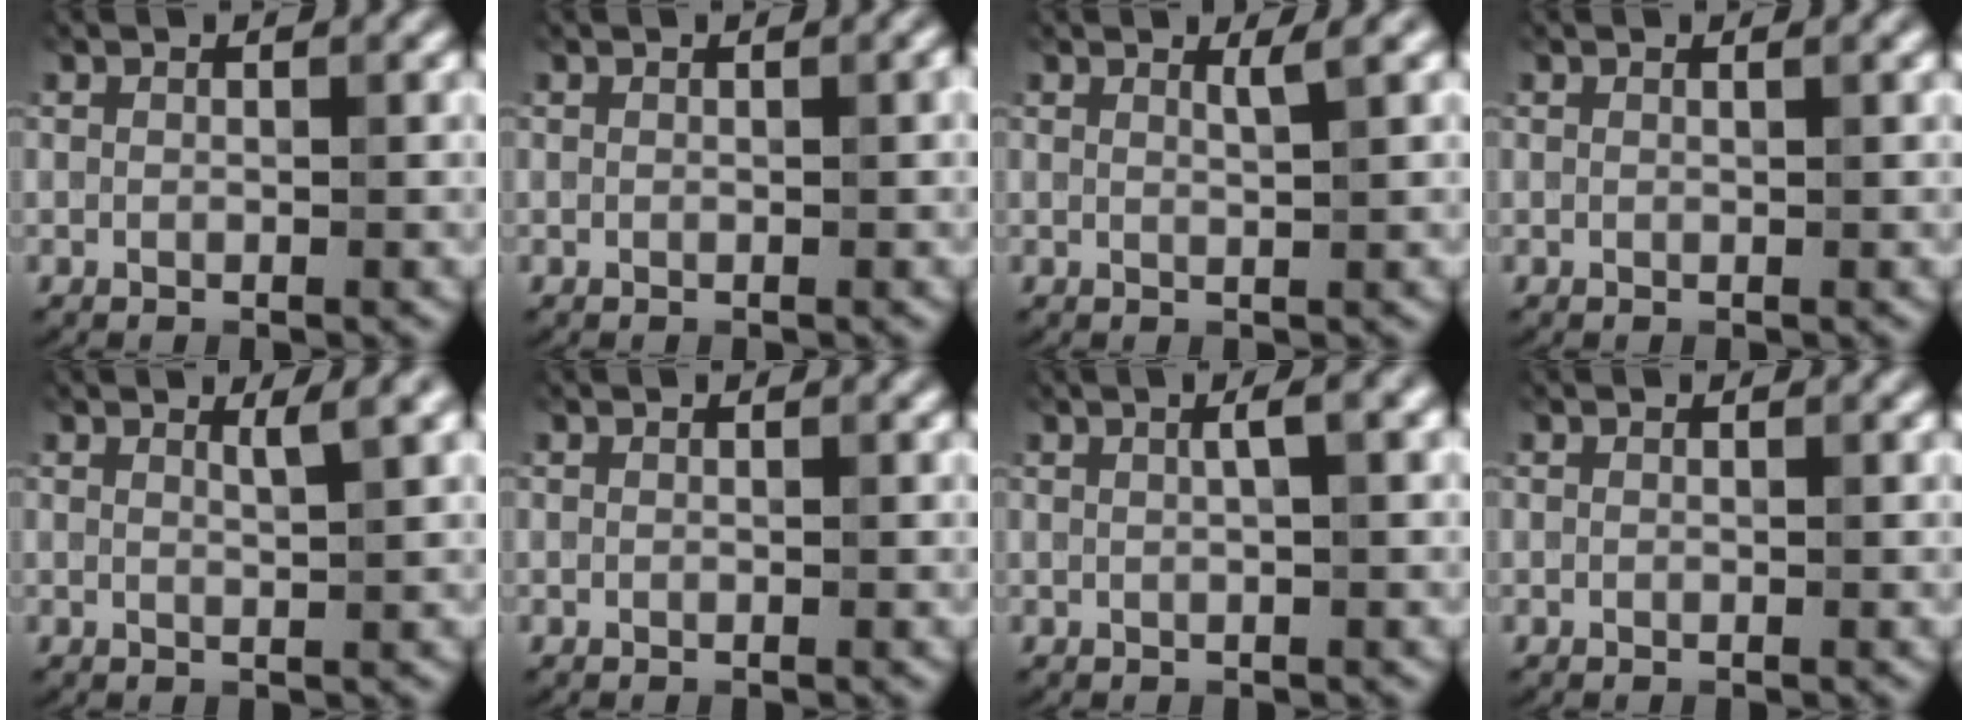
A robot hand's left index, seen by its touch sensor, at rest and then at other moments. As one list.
[{"total": 0.0}, {"total": 1.1, "force": [0.7, 0.0, 0.8], "torque": [-0.008, 0.001, 0.010]}, {"total": 0.0}, {"total": 1.6, "force": [1.0, 0.1, 1.2], "torque": [-0.012, 0.004, 0.013]}, {"total": 0.0}, {"total": 2.0, "force": [0.5, 0.1, 1.9], "torque": [-0.029, 0.012, 0.007]}, {"total": 0.0}]